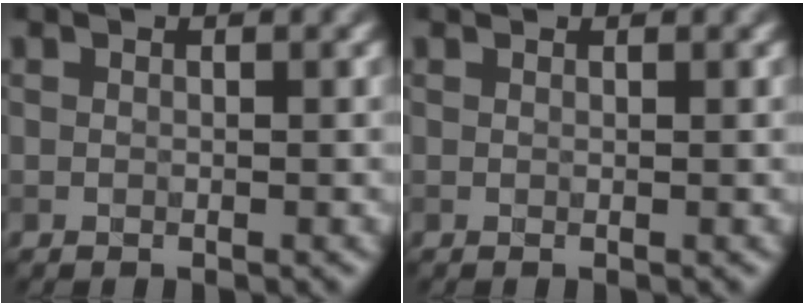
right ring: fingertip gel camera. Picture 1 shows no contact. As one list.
[{"total": 0.0}]